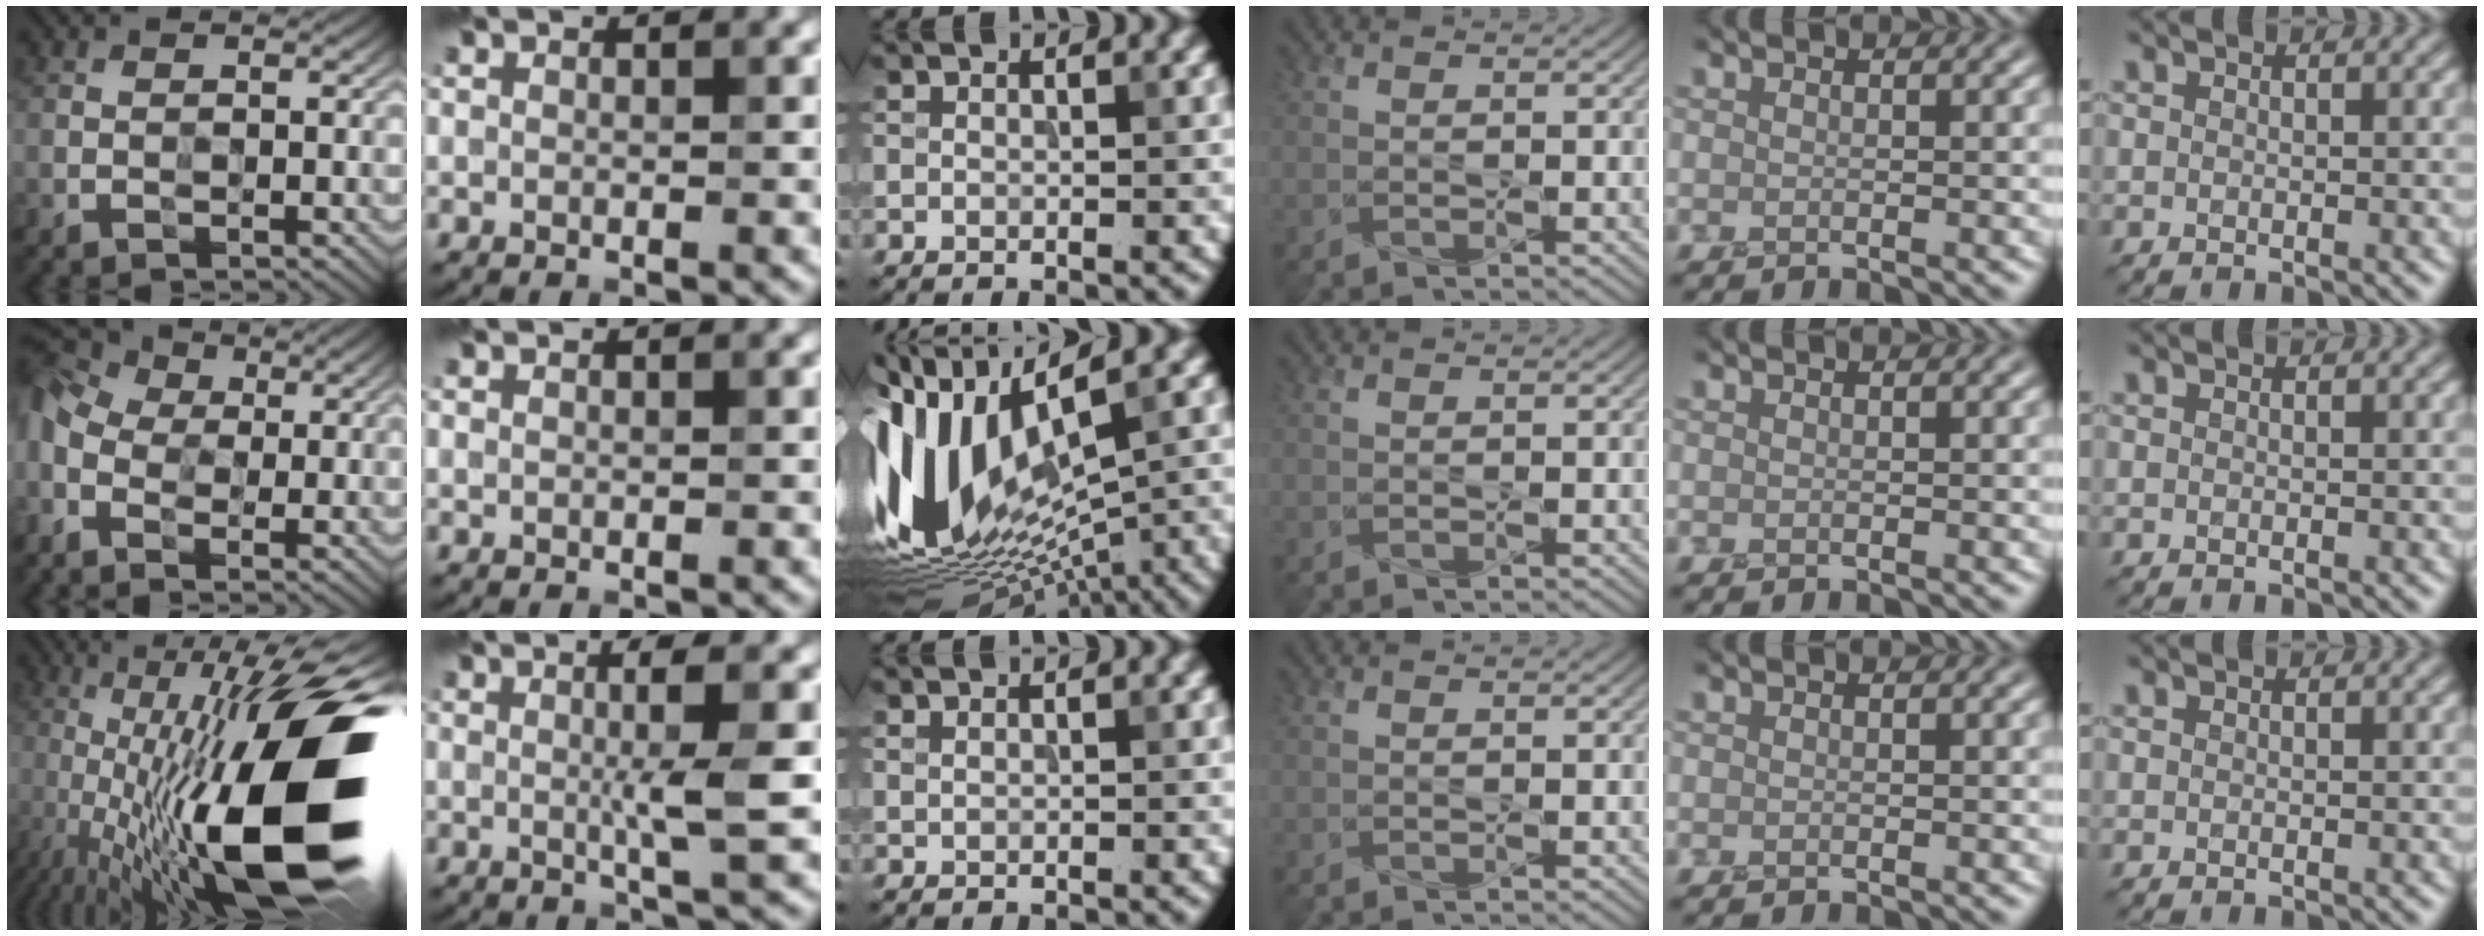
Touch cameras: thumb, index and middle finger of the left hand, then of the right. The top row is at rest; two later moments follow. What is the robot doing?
{"motion": "press", "object": "grip strengthener"}